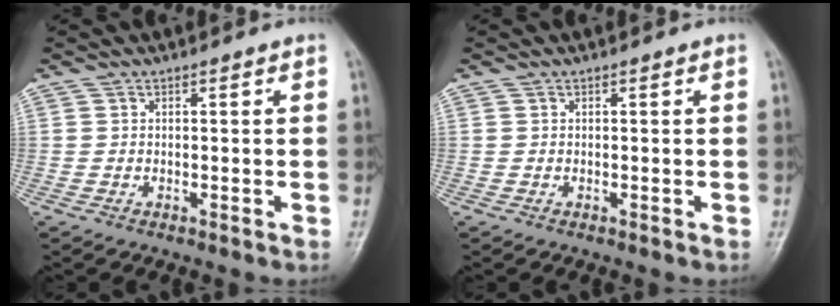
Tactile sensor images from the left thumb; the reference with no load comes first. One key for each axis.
{"total": 0.0}